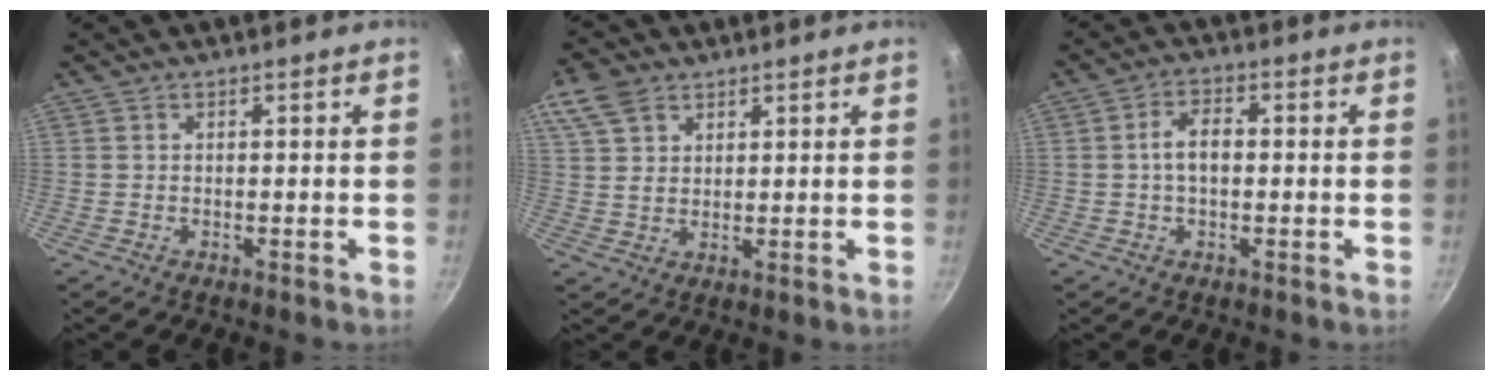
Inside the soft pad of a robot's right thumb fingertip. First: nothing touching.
{"total": 7.3, "force": [4.2, 4.9, 3.6], "torque": [-0.059, -0.004, 0.078]}
{"total": 4.9, "force": [0.1, 2.9, 4.0], "torque": [-0.064, 0.016, -0.005]}